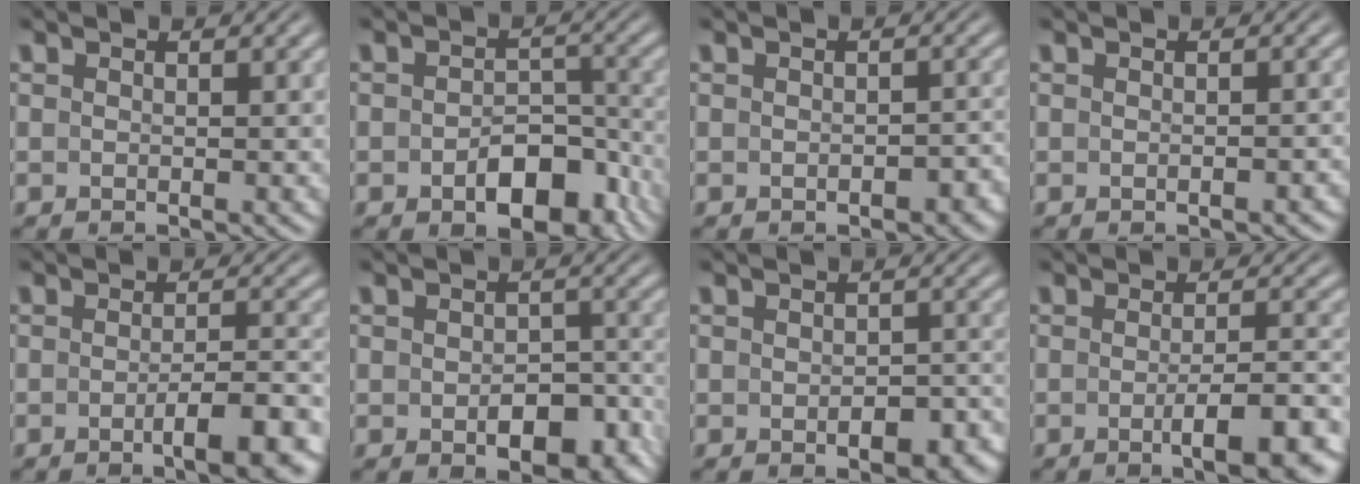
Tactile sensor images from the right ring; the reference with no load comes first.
{"total": 4.9, "force": [-2.7, 2.7, 3.1], "torque": [-0.032, -0.008, -0.034]}
{"total": 1.5, "force": [-1.4, 0.4, 0.4], "torque": [-0.009, -0.003, -0.022]}
{"total": 0.8, "force": [-0.7, 0.2, 0.3], "torque": [-0.007, 0.004, -0.013]}
{"total": 4.8, "force": [-2.7, 0.9, 3.9], "torque": [-0.044, -0.005, -0.044]}
{"total": 4.6, "force": [-2.2, 2.5, 3.2], "torque": [-0.038, -0.016, -0.022]}
{"total": 3.5, "force": [-2.1, 1.6, 2.3], "torque": [-0.027, -0.013, -0.028]}
{"total": 5.4, "force": [-2.8, 1.1, 4.4], "torque": [-0.054, -0.011, -0.042]}